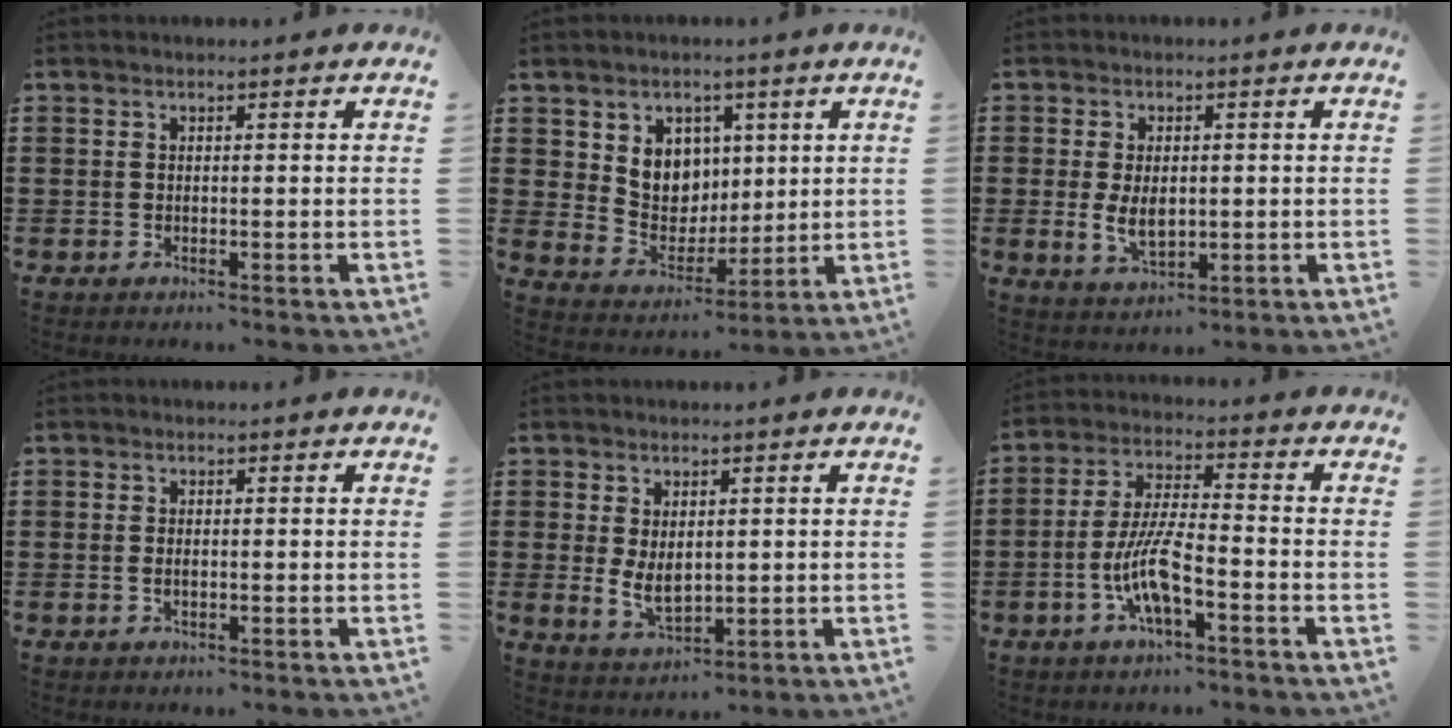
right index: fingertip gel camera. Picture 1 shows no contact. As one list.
[{"total": 7.3, "force": [2.6, 6.5, 2.2], "torque": [-0.054, -0.005, 0.049]}, {"total": 5.0, "force": [-0.3, 3.0, 4.0], "torque": [-0.083, -0.001, -0.010]}, {"total": 1.1, "force": [-0.3, 0.5, 1.0], "torque": [-0.019, 0.002, -0.006]}, {"total": 4.6, "force": [0.0, 2.9, 3.6], "torque": [-0.062, 0.002, 0.000]}, {"total": 9.0, "force": [-3.5, 2.2, 7.9], "torque": [-0.184, -0.012, -0.073]}]